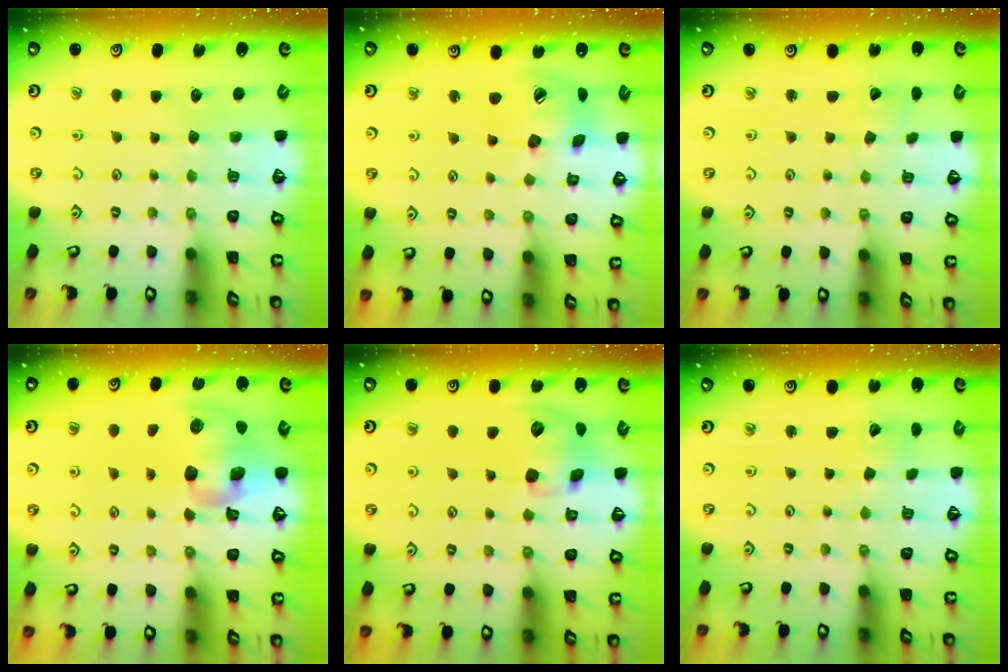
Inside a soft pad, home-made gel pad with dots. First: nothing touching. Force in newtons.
{"total": 16.7, "press": 16.5, "slide": 2.6}
{"total": 1.6, "press": 1.6, "slide": 0.1}
{"total": 13.3, "press": 13.1, "slide": 2.3}
{"total": 13.1, "press": 12.9, "slide": 2.2}
{"total": 4.3, "press": 4.2, "slide": 0.3}